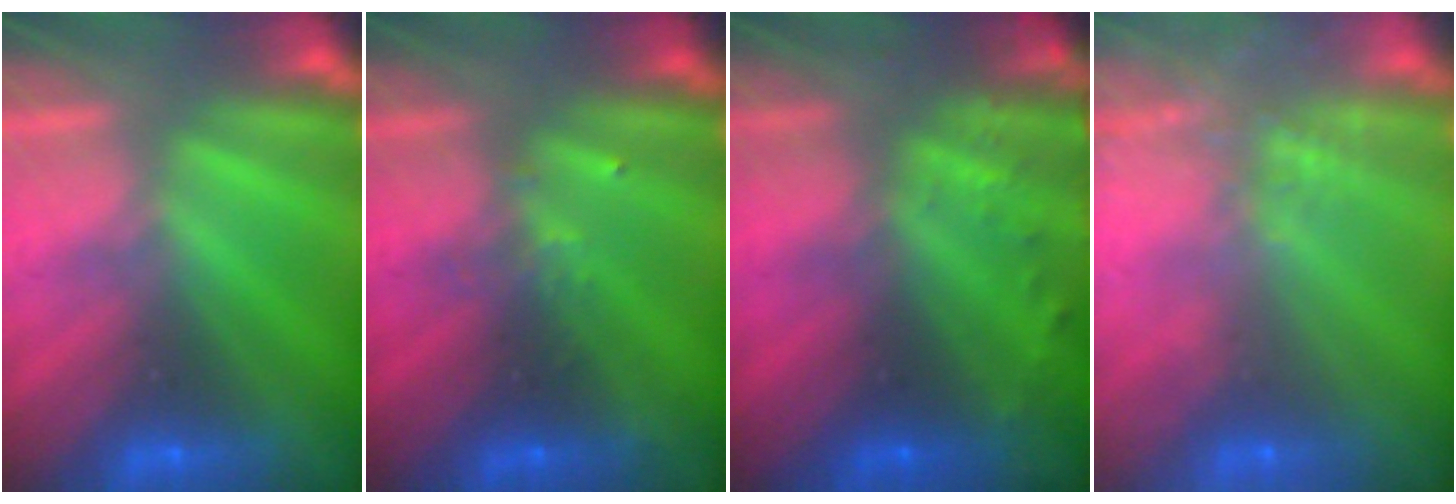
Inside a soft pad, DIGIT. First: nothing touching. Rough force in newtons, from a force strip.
{"total": 2.4}
{"total": 6.0}
{"total": 9.2}